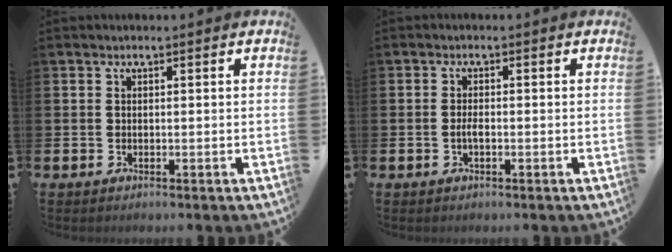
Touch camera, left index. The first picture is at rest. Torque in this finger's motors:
{"motor_torque": [0.37, 0.28, 0.03, 0.05]}